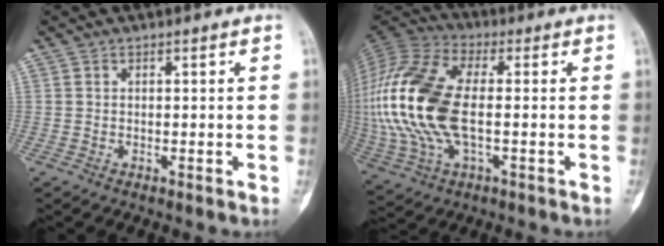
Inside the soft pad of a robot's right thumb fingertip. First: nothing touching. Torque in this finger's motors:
{"motor_torque": [2.62, 2.39, 1.39, -1.39, 0.68]}